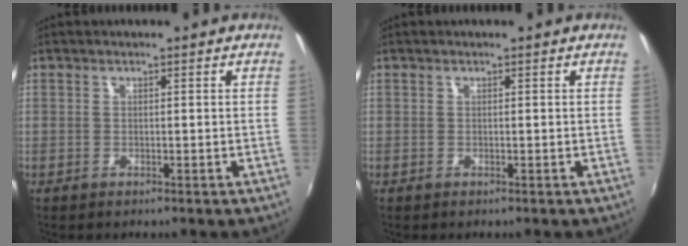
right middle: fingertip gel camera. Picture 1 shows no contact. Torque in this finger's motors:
{"motor_torque": [0.00, 0.00, 0.00, -0.02]}